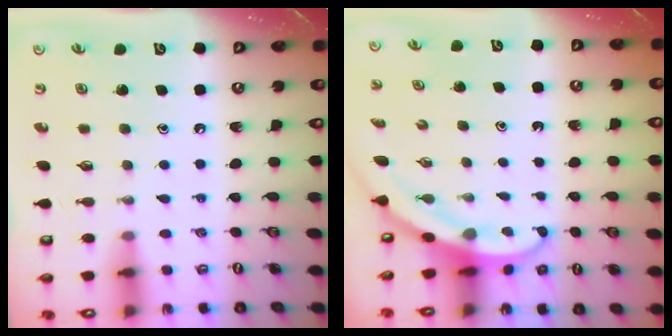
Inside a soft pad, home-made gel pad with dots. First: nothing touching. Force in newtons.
{"total": 3.2, "press": 3.2, "slide": 0.1}